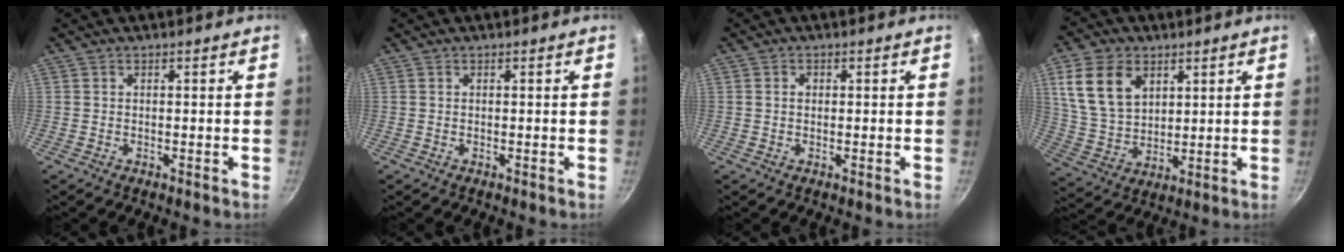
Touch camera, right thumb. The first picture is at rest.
{"total": 0.0}
{"total": 1.2, "force": [0.2, 1.0, 0.7], "torque": [-0.011, 0.005, 0.003]}
{"total": 13.2, "force": [5.1, 9.2, 8.0], "torque": [-0.135, -0.016, 0.111]}